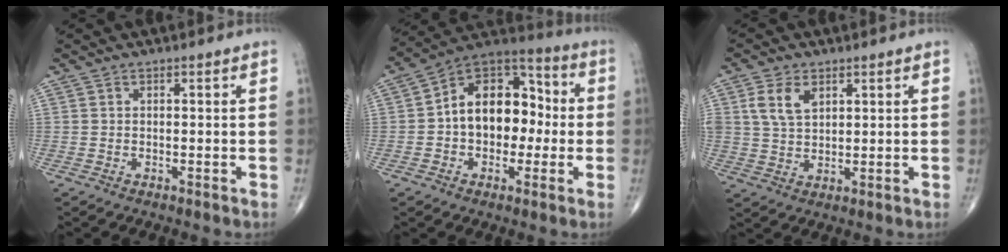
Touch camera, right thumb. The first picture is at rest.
{"total": 16.1, "force": [-0.3, 11.0, 11.8], "torque": [-0.140, 0.047, -0.016]}
{"total": 6.3, "force": [2.6, 3.9, 4.2], "torque": [-0.073, -0.007, 0.054]}